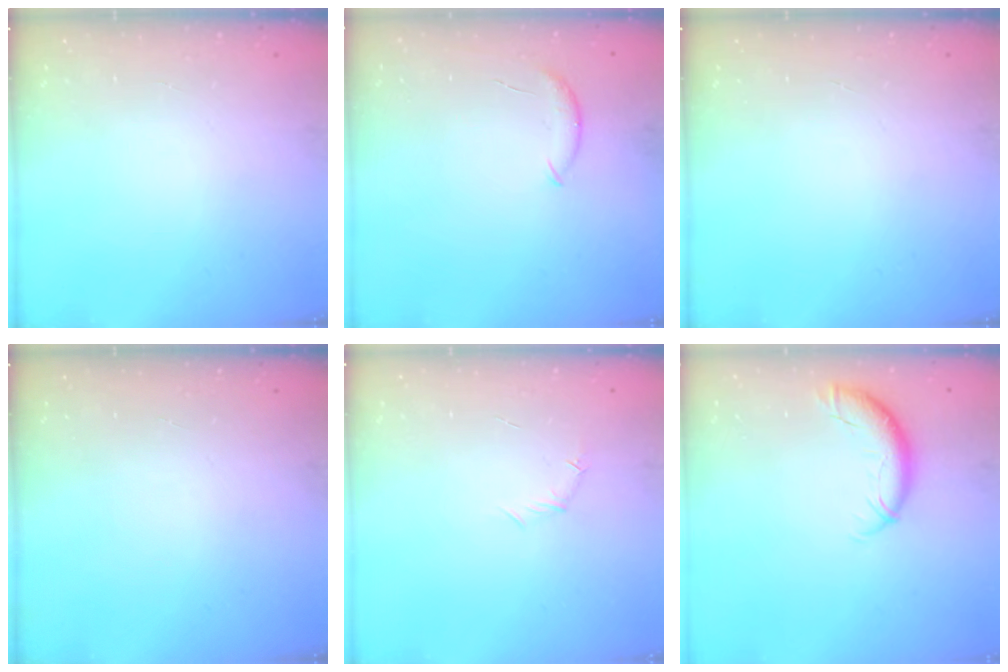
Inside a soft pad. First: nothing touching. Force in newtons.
{"total": 6.6, "press": 6.5, "slide": 1.1}
{"total": 0.0}
{"total": 0.0}
{"total": 4.7, "press": 4.5, "slide": 1.4}
{"total": 9.8, "press": 9.5, "slide": 2.3}